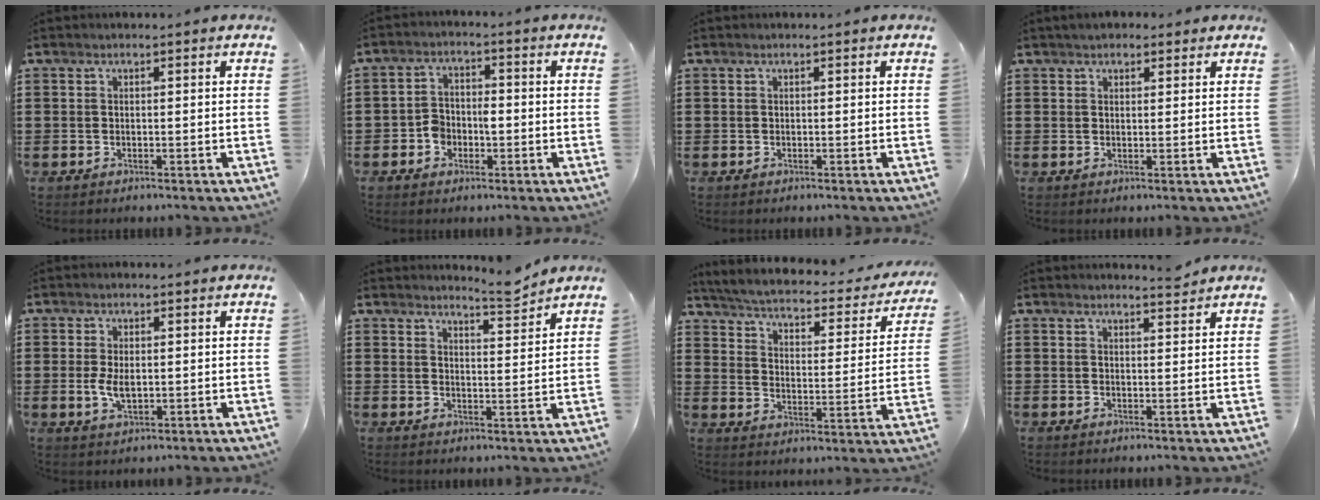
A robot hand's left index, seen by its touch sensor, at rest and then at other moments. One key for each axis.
{"total": 3.4, "fx": -1.6, "fy": 2.6, "fz": 1.6, "tx": -0.037, "ty": 0.007, "tz": -0.034}
{"total": 0.0}
{"total": 2.0, "fx": 1.7, "fy": 0.9, "fz": 0.6, "tx": -0.015, "ty": 0.008, "tz": 0.032}
{"total": 3.9, "fx": -0.2, "fy": 2.1, "fz": 3.3, "tx": -0.078, "ty": 0.001, "tz": -0.009}
{"total": 4.8, "fx": 4.6, "fy": 0.0, "fz": 1.5, "tx": -0.033, "ty": -0.020, "tz": 0.081}
{"total": 2.7, "fx": 2.4, "fy": 0.0, "fz": 1.3, "tx": -0.043, "ty": -0.027, "tz": 0.030}
{"total": 2.3, "fx": 2.2, "fy": 0.1, "fz": 0.5, "tx": -0.007, "ty": -0.004, "tz": 0.041}